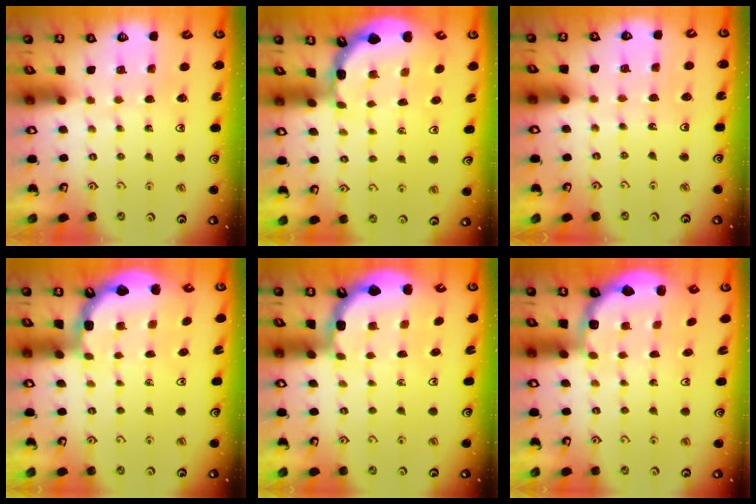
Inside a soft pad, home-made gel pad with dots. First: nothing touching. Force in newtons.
{"total": 1.8, "press": 1.8, "slide": 0.1}
{"total": 3.8, "press": 3.6, "slide": 1.3}
{"total": 2.0, "press": 2.0, "slide": 0.2}
{"total": 1.9, "press": 1.9, "slide": 0.2}
{"total": 2.8, "press": 2.1, "slide": 1.8}